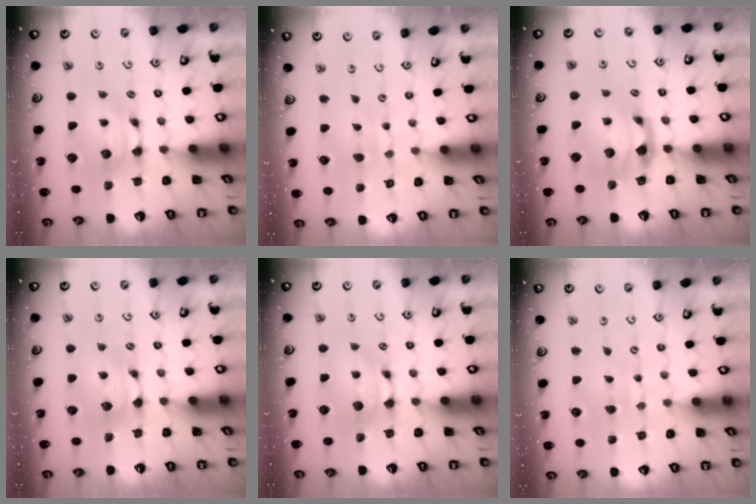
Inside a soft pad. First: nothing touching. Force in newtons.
{"total": 4.5, "press": 4.5, "slide": 0.3}
{"total": 2.1, "press": 1.7, "slide": 1.2}
{"total": 0.8, "press": 0.5, "slide": 0.6}
{"total": 0.0}
{"total": 5.3, "press": 5.2, "slide": 0.2}